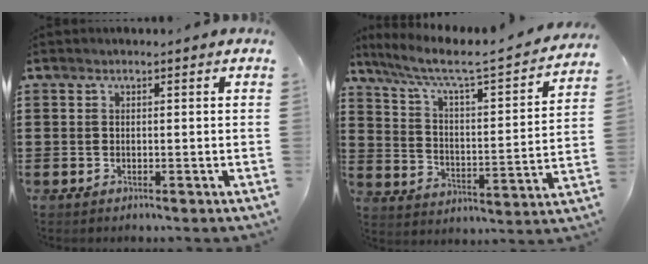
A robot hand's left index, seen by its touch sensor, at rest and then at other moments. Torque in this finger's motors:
{"motor_torque": [1.13, -1.01, 0.22, 0.02]}